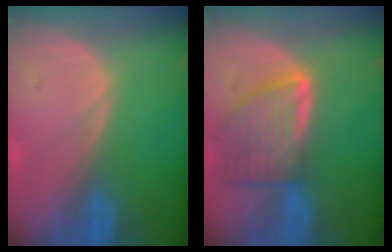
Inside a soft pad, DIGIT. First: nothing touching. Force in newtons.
{"total": 8.1, "press": 7.2, "slide": 3.6}